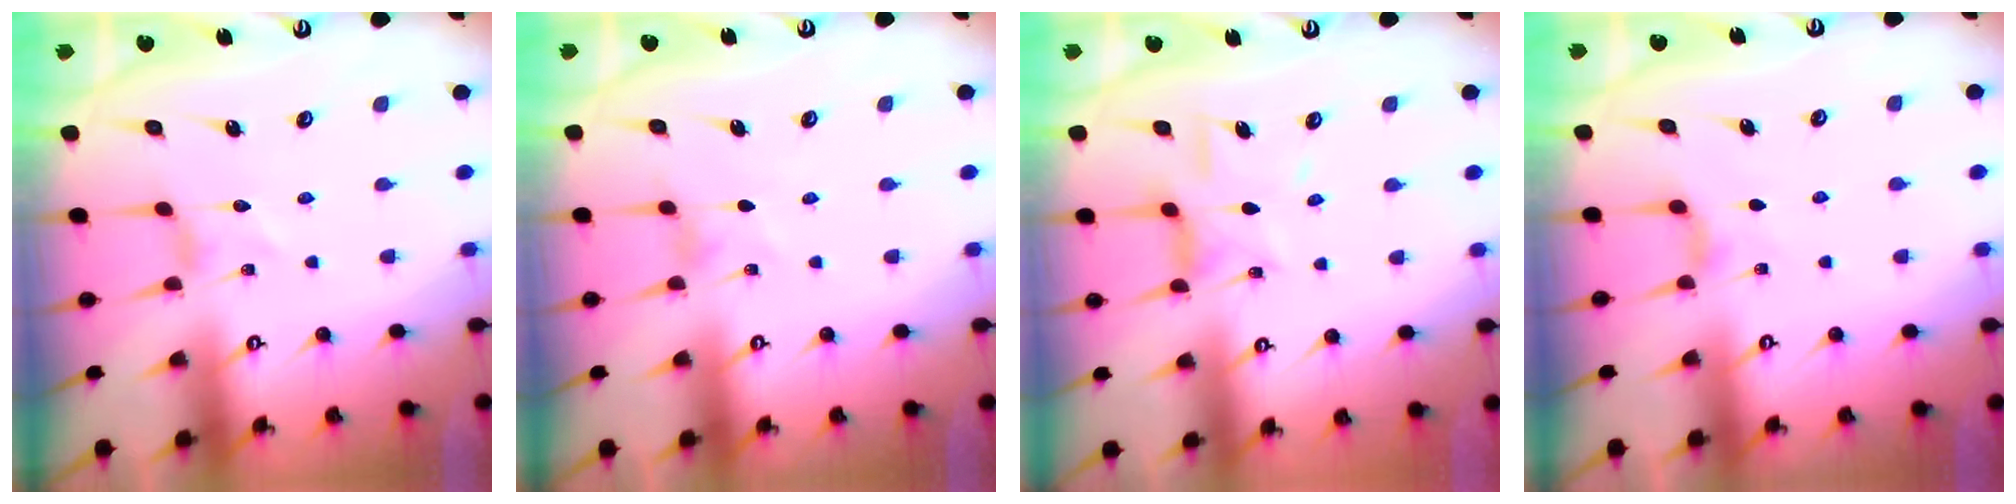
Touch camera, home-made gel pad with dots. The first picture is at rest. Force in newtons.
{"total": 1.3, "press": 1.3, "slide": 0.3}
{"total": 9.9, "press": 9.8, "slide": 0.7}
{"total": 4.0, "press": 3.9, "slide": 0.5}